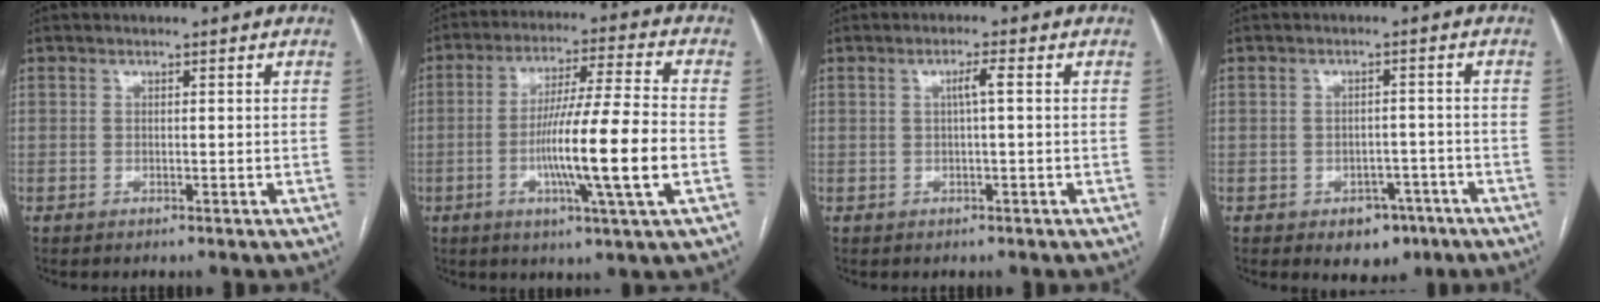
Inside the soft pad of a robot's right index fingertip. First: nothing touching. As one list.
[{"total": 14.6, "force": [-3.3, -0.8, 14.2], "torque": [-0.253, -0.008, -0.063]}, {"total": 2.0, "force": [0.2, -0.2, 2.0], "torque": [-0.034, 0.004, 0.004]}, {"total": 5.0, "force": [-2.9, 3.4, 2.3], "torque": [-0.019, 0.009, -0.030]}]